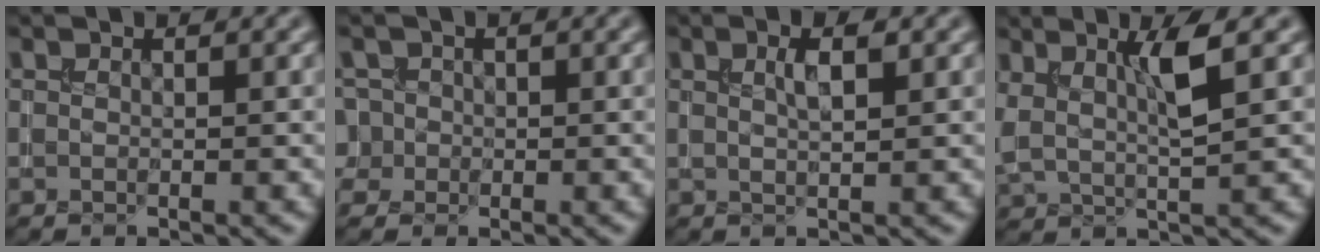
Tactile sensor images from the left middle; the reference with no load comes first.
{"total": 2.9, "force": [-0.1, 2.8, 0.9], "torque": [-0.009, 0.026, -0.018]}
{"total": 2.0, "force": [0.8, 0.5, 1.8], "torque": [-0.030, 0.005, 0.013]}
{"total": 3.6, "force": [1.5, 0.6, 3.2], "torque": [-0.066, -0.001, 0.031]}